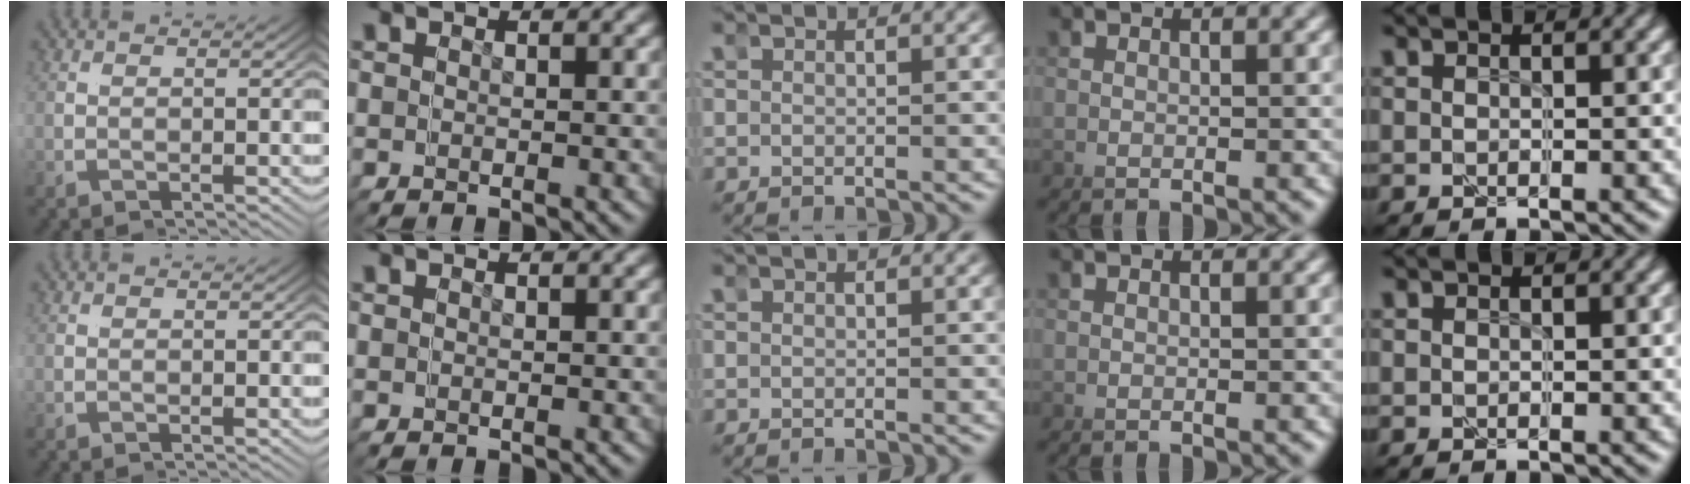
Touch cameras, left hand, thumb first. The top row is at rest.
{}